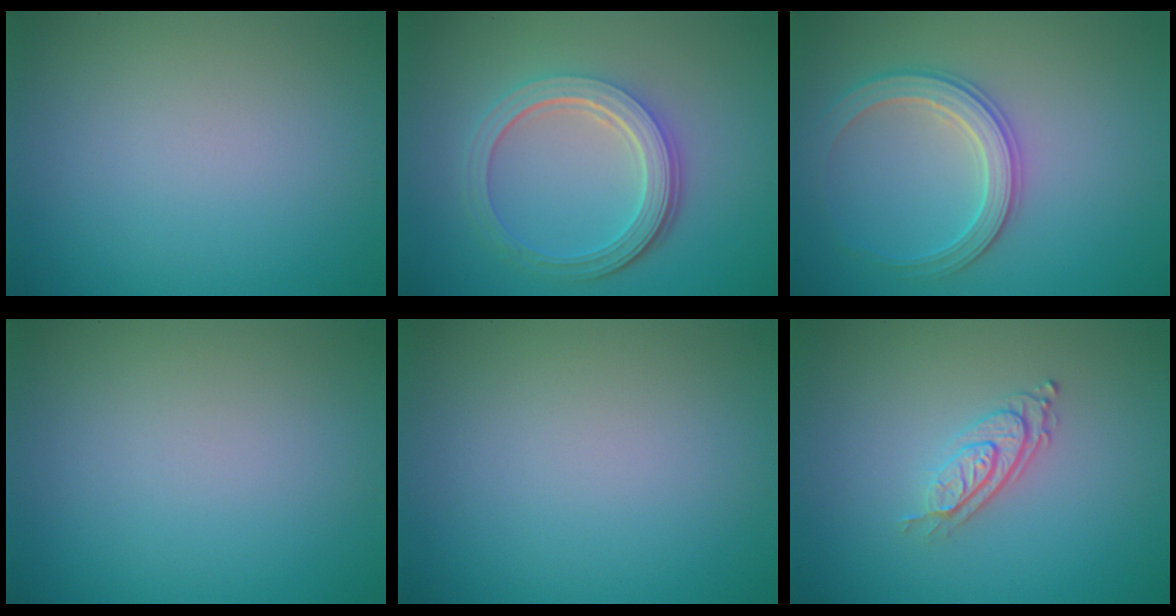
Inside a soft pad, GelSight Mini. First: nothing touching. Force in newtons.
{"total": 5.3, "press": 3.9, "slide": 3.7}
{"total": 3.1, "press": 3.1, "slide": 0.2}
{"total": 0.0}
{"total": 0.0}
{"total": 2.8, "press": 2.1, "slide": 1.9}